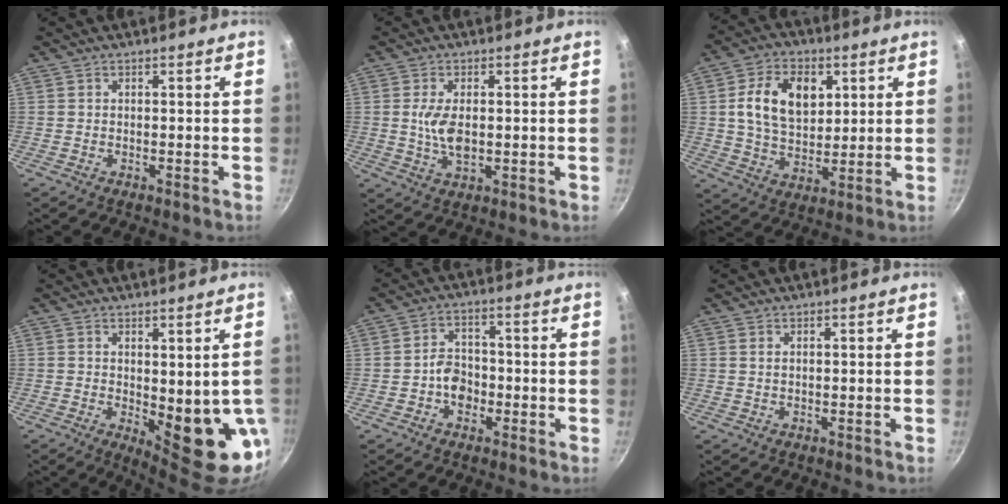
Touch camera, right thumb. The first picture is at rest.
{"total": 6.2, "force": [0.2, 3.2, 5.3], "torque": [-0.104, -0.006, 0.007]}
{"total": 13.3, "force": [3.5, 9.1, 9.0], "torque": [-0.131, -0.007, 0.058]}
{"total": 12.0, "force": [-0.7, 4.6, 11.1], "torque": [-0.115, -0.019, 0.006]}
{"total": 5.5, "force": [-1.7, 4.3, 3.1], "torque": [-0.023, 0.022, -0.034]}
{"total": 0.6, "force": [0.3, 0.3, 0.4], "torque": [-0.008, 0.001, 0.006]}